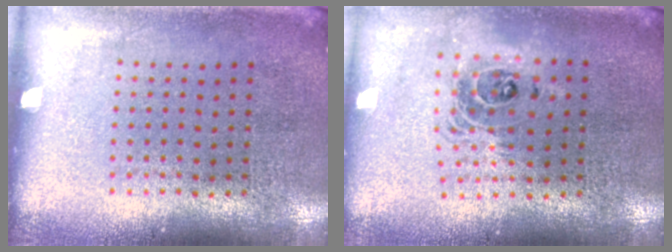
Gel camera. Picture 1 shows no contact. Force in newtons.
{"total": 1.7, "press": 1.4, "slide": 0.9}